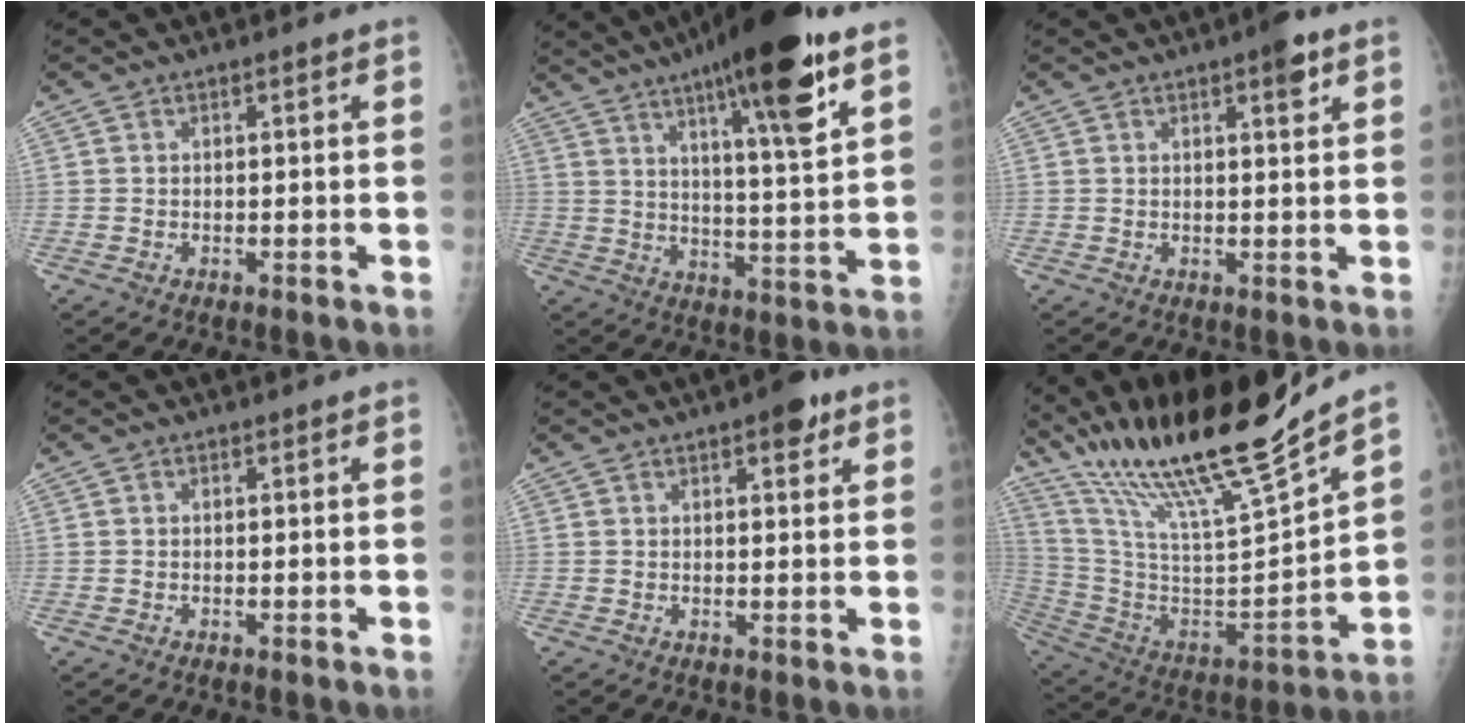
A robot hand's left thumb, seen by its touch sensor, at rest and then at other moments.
{"total": 20.1, "force": [11.7, 3.1, 16.0], "torque": [-0.237, -0.044, 0.180]}
{"total": 3.8, "force": [2.1, 0.9, 3.0], "torque": [-0.037, -0.008, 0.026]}
{"total": 0.0}
{"total": 4.2, "force": [2.4, 1.6, 3.1], "torque": [-0.030, -0.008, 0.029]}
{"total": 25.6, "force": [20.9, 1.8, 14.8], "torque": [-0.239, -0.100, 0.374]}